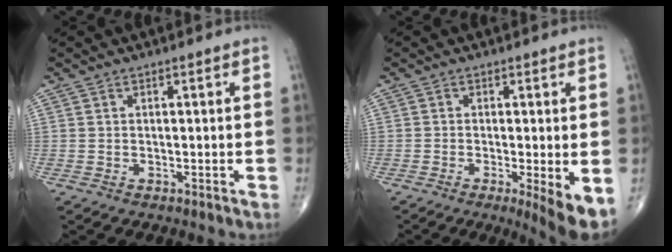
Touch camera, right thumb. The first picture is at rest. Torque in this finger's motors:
{"motor_torque": [0.25, 0.39, 0.08, -0.10, 0.04]}